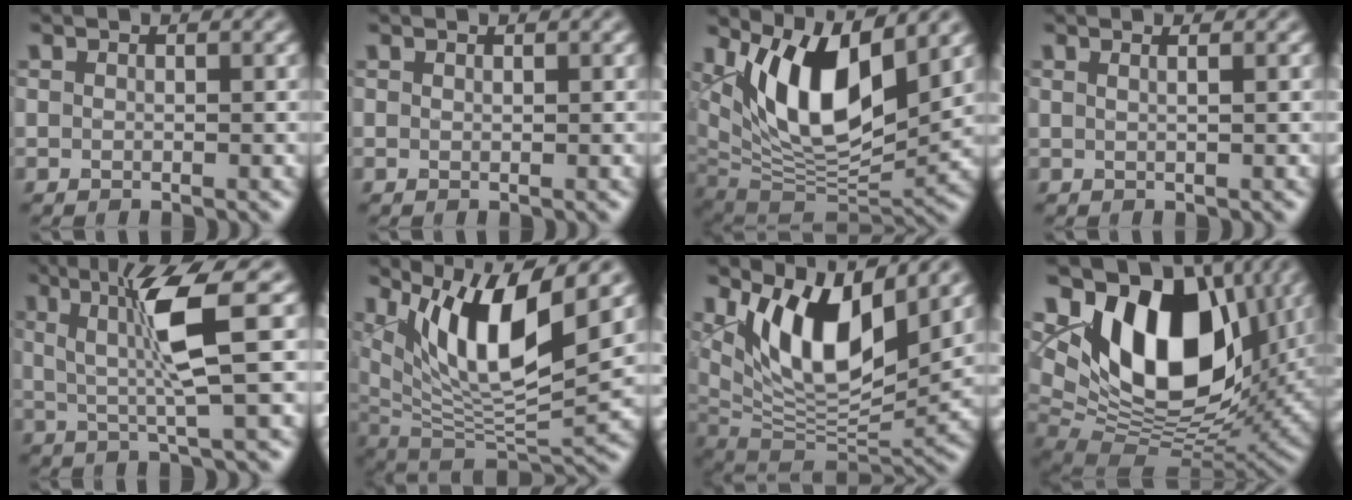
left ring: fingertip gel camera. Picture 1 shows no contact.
{"total": 0.0}
{"total": 11.5, "force": [4.7, 4.9, 9.3], "torque": [-0.158, -0.014, 0.090]}
{"total": 1.6, "force": [0.8, 0.8, 1.2], "torque": [-0.002, 0.000, -0.005]}
{"total": 6.2, "force": [1.5, 0.5, 6.0], "torque": [-0.119, 0.001, 0.032]}
{"total": 10.3, "force": [4.7, 2.9, 8.7], "torque": [-0.151, -0.009, 0.094]}
{"total": 10.7, "force": [4.5, 4.4, 8.6], "torque": [-0.143, -0.019, 0.090]}
{"total": 14.1, "force": [4.9, 8.3, 10.2], "torque": [-0.153, -0.002, 0.082]}